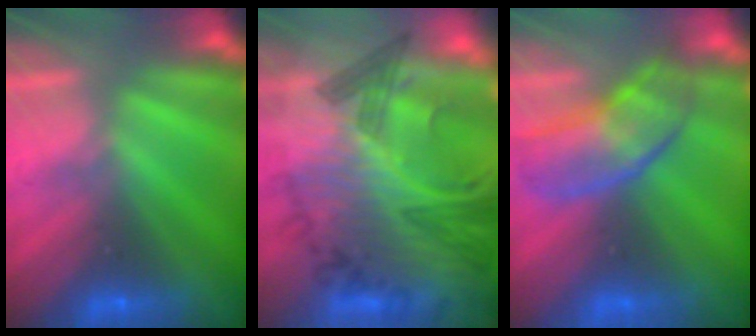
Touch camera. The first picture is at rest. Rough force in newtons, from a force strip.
{"total": 6.1}
{"total": 2.8}